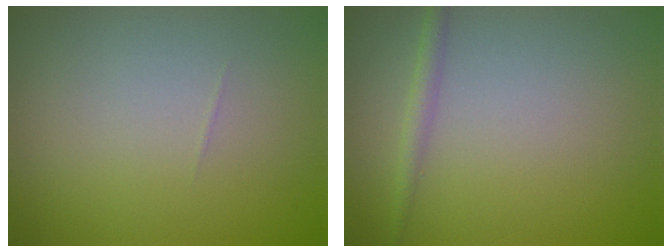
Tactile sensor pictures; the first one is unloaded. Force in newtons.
{"total": 1.4, "press": 1.4, "slide": 0.1}